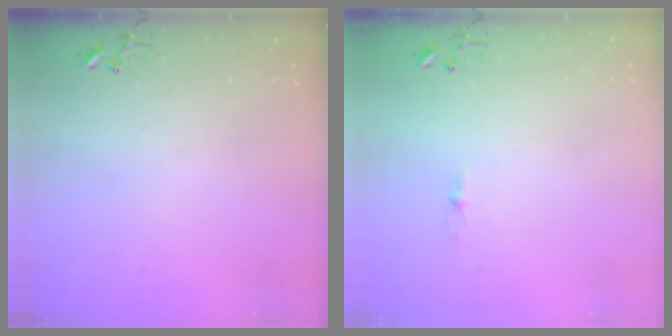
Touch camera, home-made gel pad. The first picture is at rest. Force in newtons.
{"total": 2.2, "press": 2.2, "slide": 0.3}